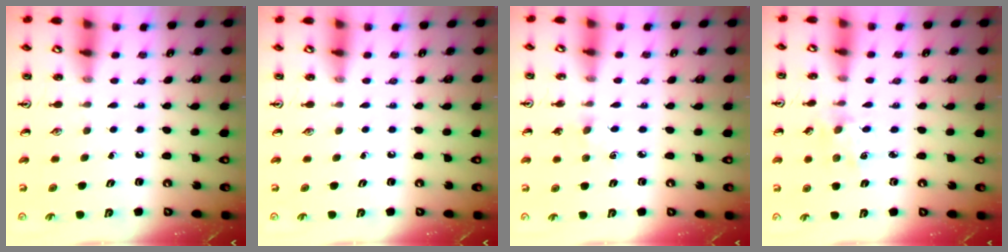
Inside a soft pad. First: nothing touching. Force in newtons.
{"total": 0.0}
{"total": 4.3, "press": 4.3, "slide": 0.5}
{"total": 1.9, "press": 1.8, "slide": 0.3}